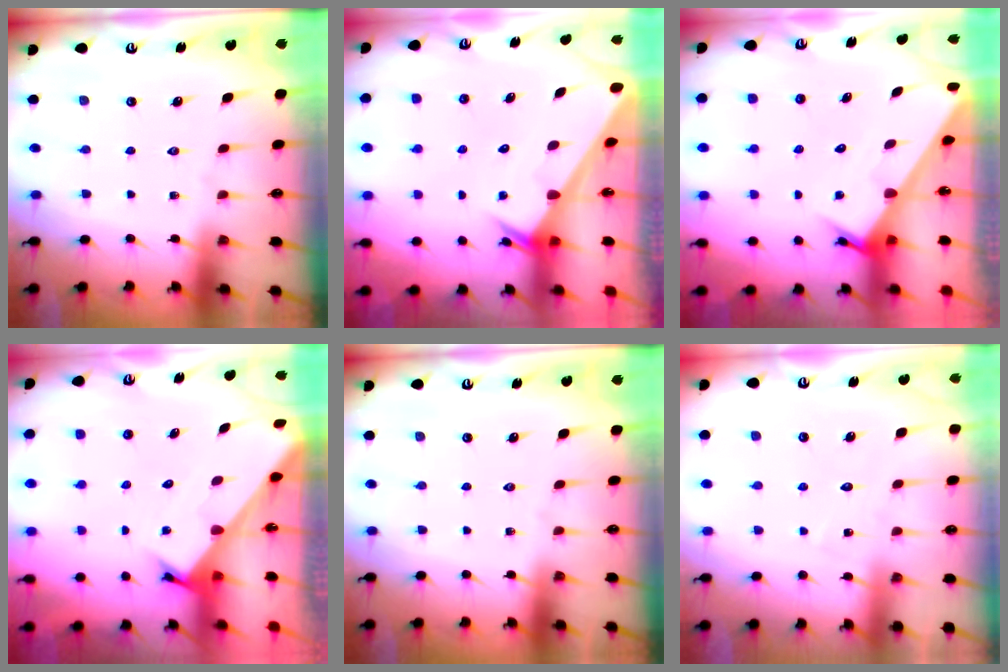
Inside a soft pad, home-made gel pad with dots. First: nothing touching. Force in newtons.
{"total": 2.3, "press": 2.3, "slide": 0.1}
{"total": 3.4, "press": 3.4, "slide": 0.0}
{"total": 2.3, "press": 2.3, "slide": 0.2}
{"total": 0.0}
{"total": 5.4, "press": 5.4, "slide": 0.4}